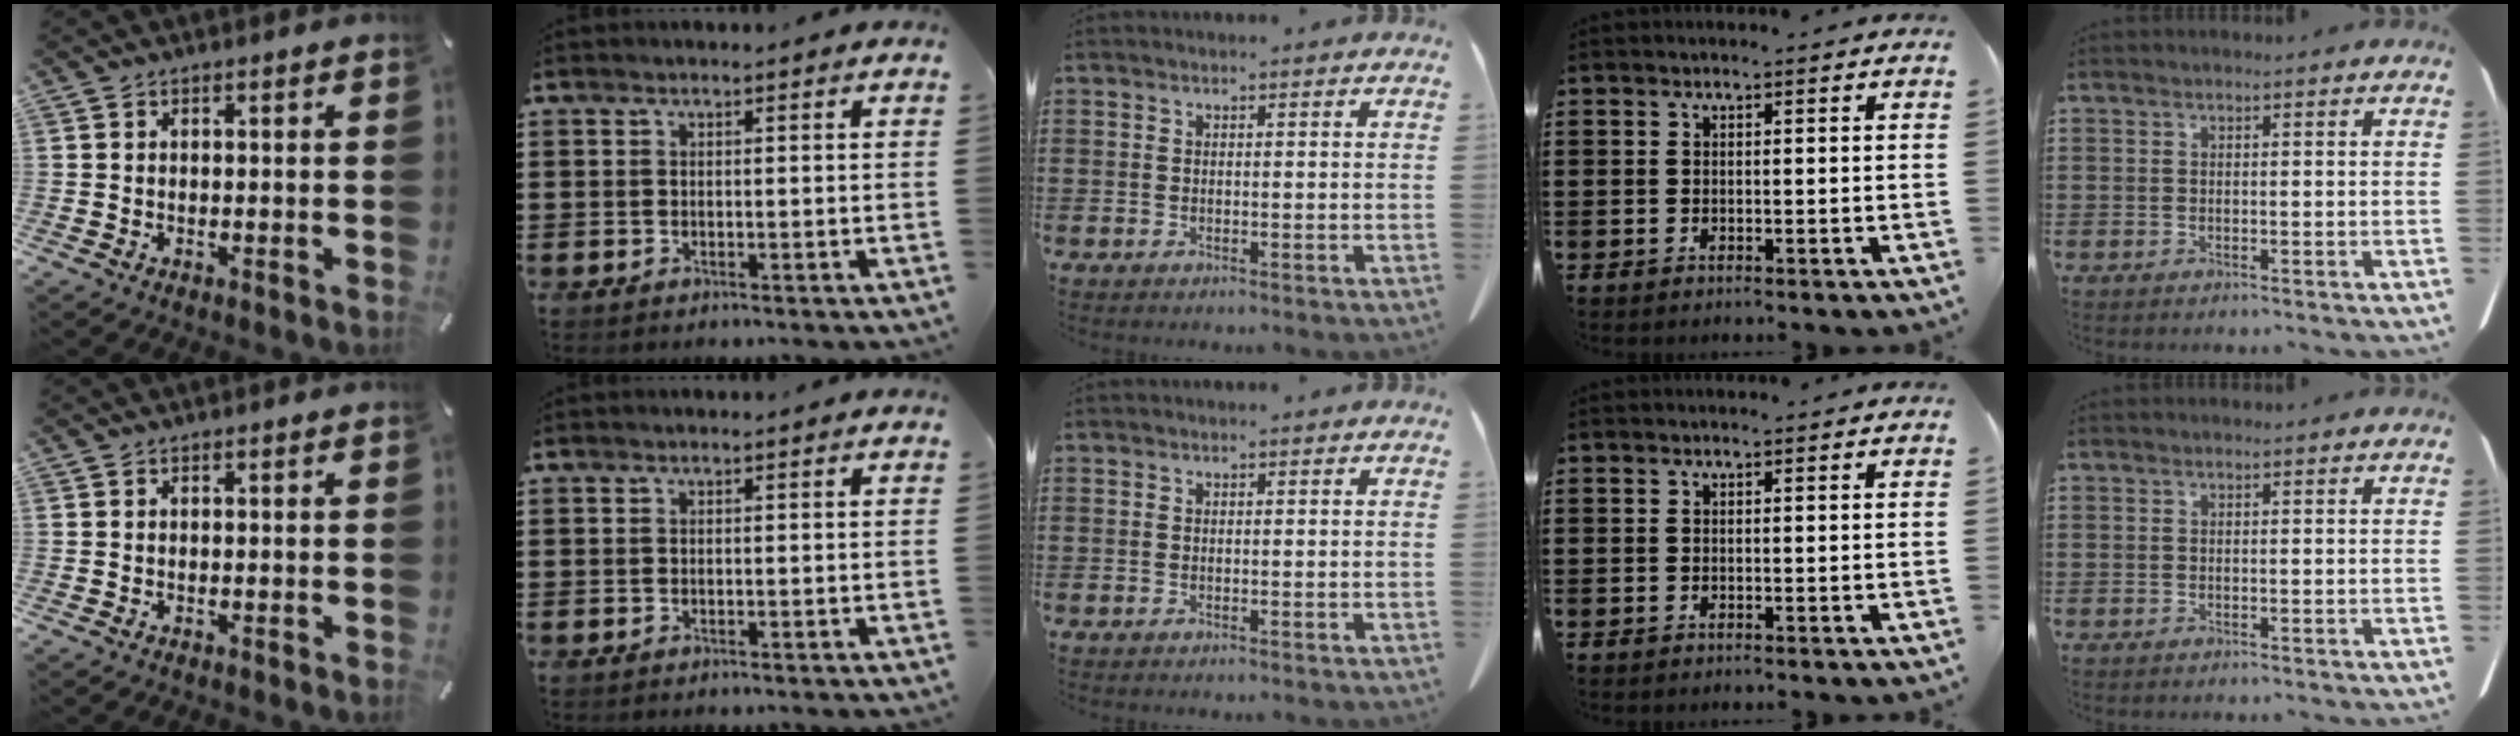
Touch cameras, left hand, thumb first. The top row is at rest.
{}